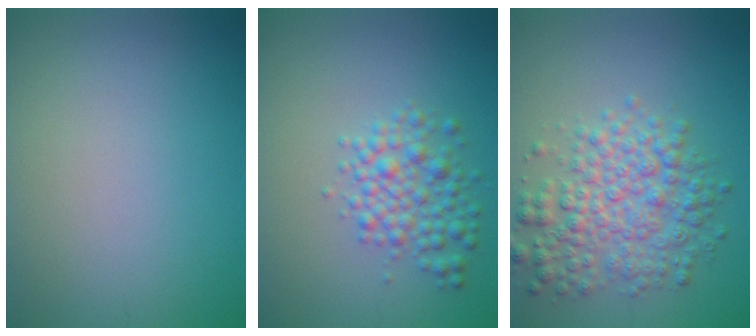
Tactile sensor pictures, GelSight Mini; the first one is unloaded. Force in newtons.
{"total": 3.6, "press": 3.6, "slide": 0.1}
{"total": 5.7, "press": 5.7, "slide": 0.1}